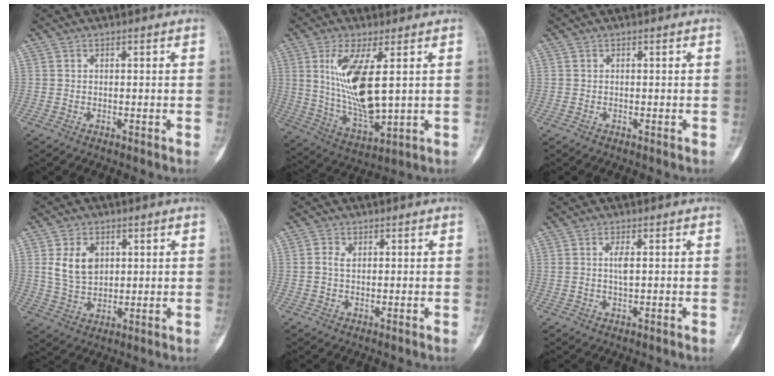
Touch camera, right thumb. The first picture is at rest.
{"total": 14.6, "force": [3.0, 4.7, 13.4], "torque": [-0.271, -0.030, 0.074]}
{"total": 0.0}
{"total": 7.9, "force": [2.3, 5.4, 5.2], "torque": [-0.077, -0.012, 0.050]}
{"total": 1.8, "force": [0.4, 1.2, 1.3], "torque": [-0.030, 0.004, 0.011]}
{"total": 2.0, "force": [0.3, 0.3, 2.0], "torque": [-0.044, 0.001, 0.011]}